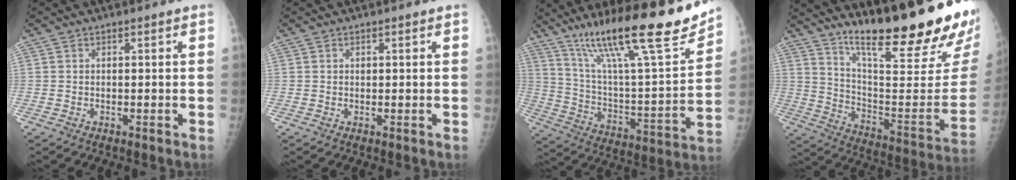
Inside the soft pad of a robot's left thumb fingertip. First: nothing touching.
{"total": 0.6, "force": [0.2, 0.5, 0.3], "torque": [-0.001, 0.000, 0.004]}
{"total": 27.0, "force": [18.5, 4.5, 19.1], "torque": [-0.292, -0.054, 0.315]}
{"total": 27.6, "force": [19.3, 4.0, 19.4], "torque": [-0.272, -0.117, 0.295]}